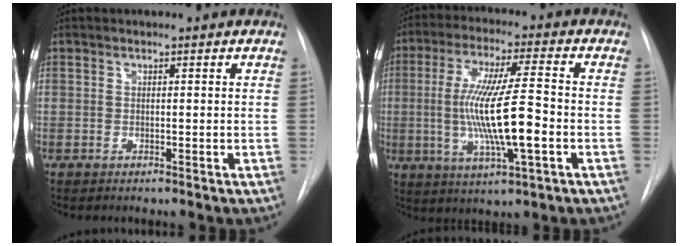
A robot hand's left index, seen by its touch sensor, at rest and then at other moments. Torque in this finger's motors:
{"motor_torque": [2.14, 0.00, 0.61, 0.21]}